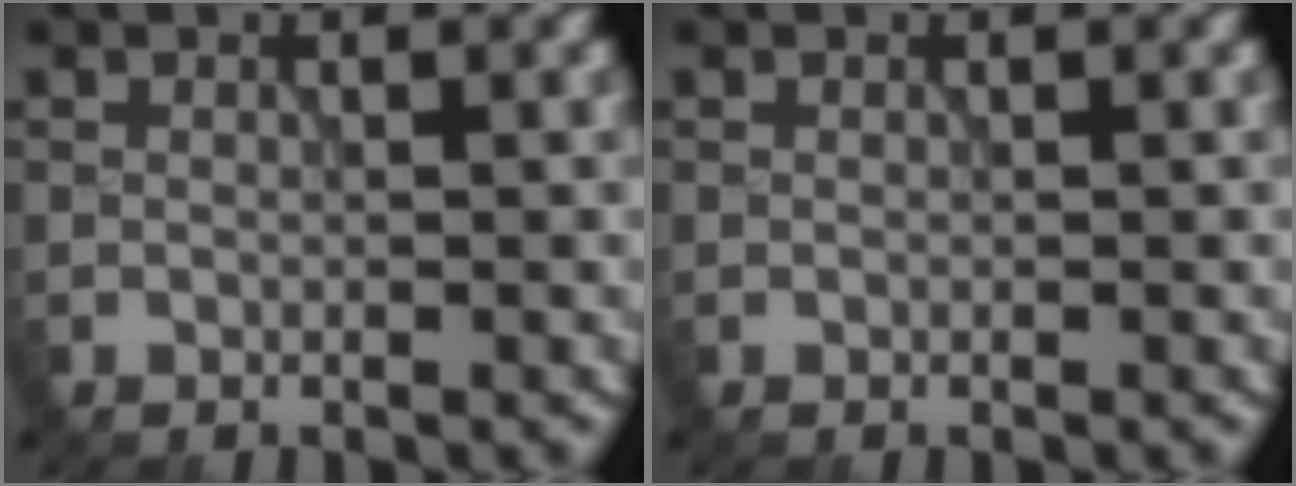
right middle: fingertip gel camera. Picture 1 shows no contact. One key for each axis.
{"total": 0.0}